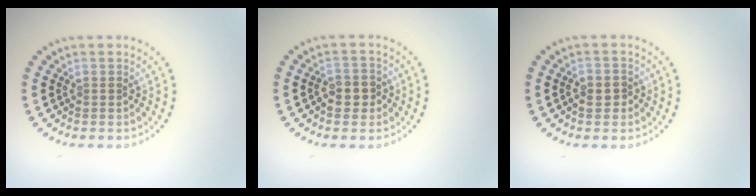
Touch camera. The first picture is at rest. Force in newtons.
{"total": 1.9, "press": 1.8, "slide": 0.5}
{"total": 1.4, "press": 1.4, "slide": 0.4}